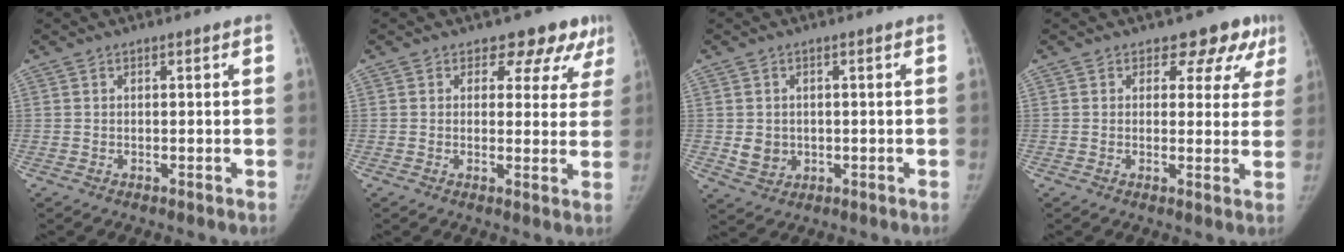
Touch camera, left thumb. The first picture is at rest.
{"total": 8.2, "force": [5.9, 5.1, 2.4], "torque": [0.022, -0.021, 0.050]}
{"total": 4.0, "force": [-0.2, 3.6, 1.8], "torque": [-0.013, 0.000, 0.009]}
{"total": 7.5, "force": [4.9, 4.9, 2.8], "torque": [0.012, -0.017, 0.041]}